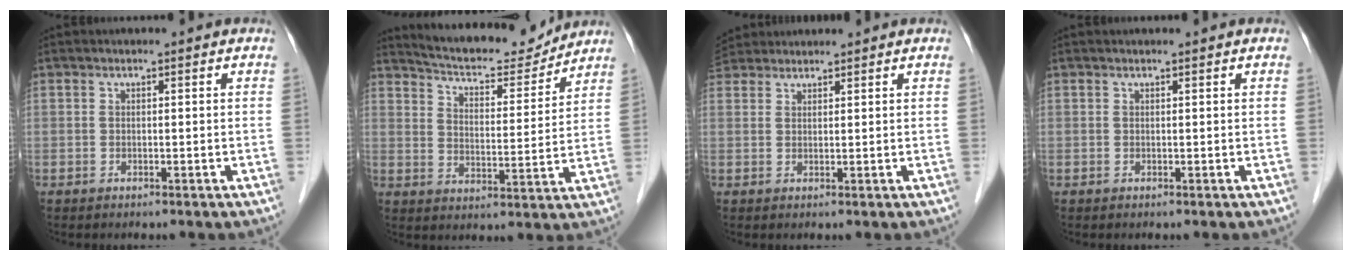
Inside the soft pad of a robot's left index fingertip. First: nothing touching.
{"total": 13.2, "force": [12.6, 2.2, 3.2], "torque": [-0.052, -0.007, 0.188]}
{"total": 3.7, "force": [3.5, 1.2, 0.4], "torque": [-0.017, 0.027, 0.070]}
{"total": 0.7, "force": [0.6, 0.0, 0.2], "torque": [-0.005, 0.008, 0.010]}